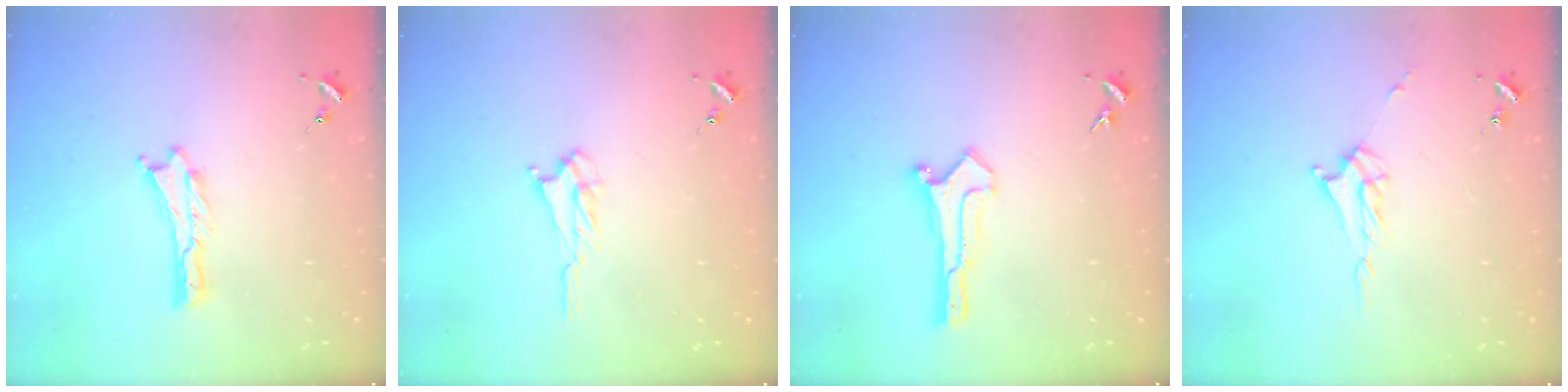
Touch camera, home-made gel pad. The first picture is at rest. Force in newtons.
{"total": 2.5, "press": 2.5, "slide": 0.3}
{"total": 0.6, "press": 0.6, "slide": 0.0}
{"total": 4.0, "press": 4.0, "slide": 0.5}